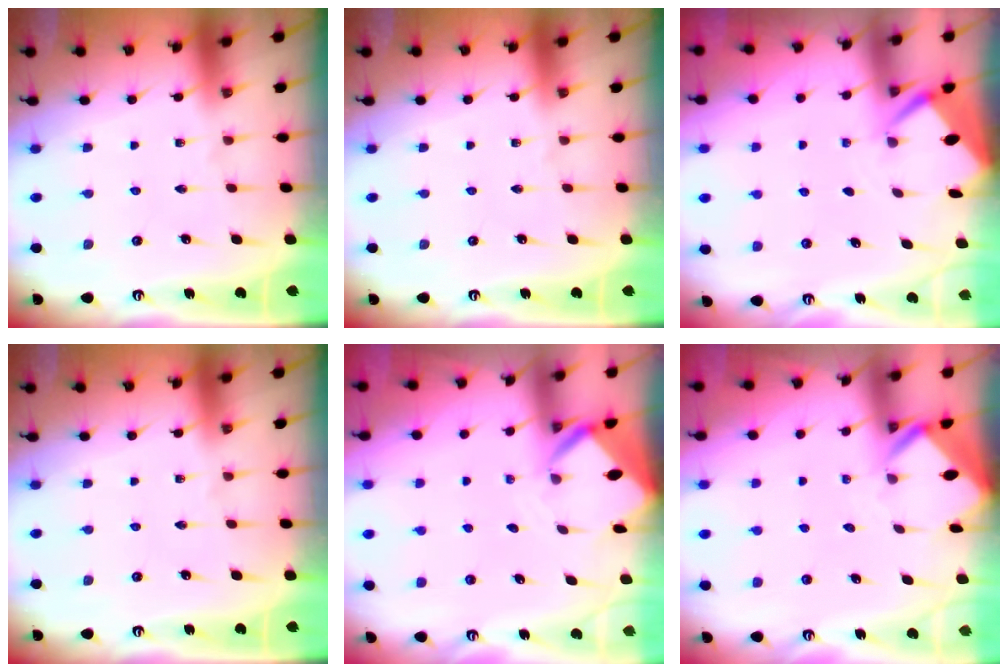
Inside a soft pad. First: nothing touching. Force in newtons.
{"total": 0.0}
{"total": 2.7, "press": 2.7, "slide": 0.3}
{"total": 0.0}
{"total": 3.0, "press": 3.0, "slide": 0.1}
{"total": 2.8, "press": 2.8, "slide": 0.2}